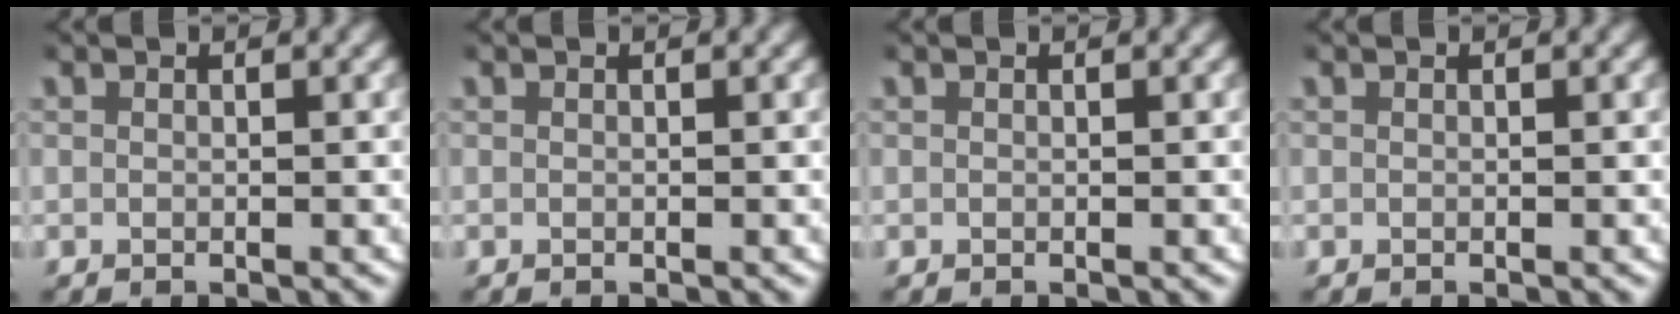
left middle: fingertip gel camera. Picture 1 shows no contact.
{"total": 0.0}
{"total": 0.0}
{"total": 0.0}